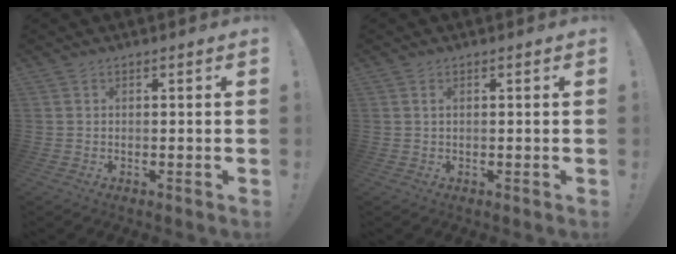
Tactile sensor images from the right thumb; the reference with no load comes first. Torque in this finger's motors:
{"motor_torque": [0.00, 0.04, -0.14, 0.09, -0.02]}